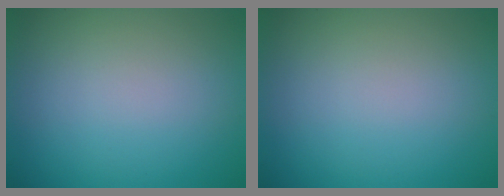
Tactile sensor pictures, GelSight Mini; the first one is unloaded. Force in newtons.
{"total": 0.0}